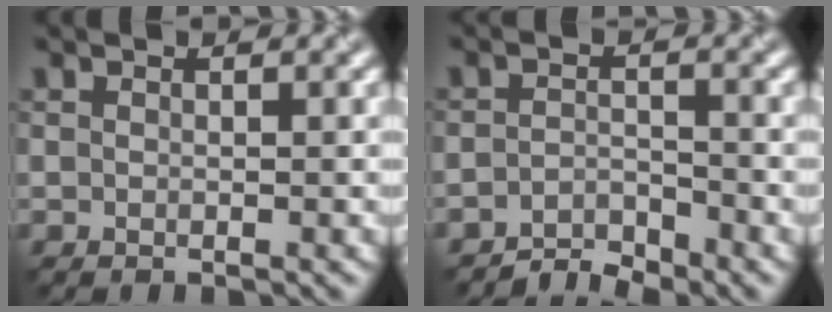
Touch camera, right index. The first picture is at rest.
{"total": 2.5, "force": [-2.4, 0.5, 0.5], "torque": [-0.005, 0.004, -0.050]}